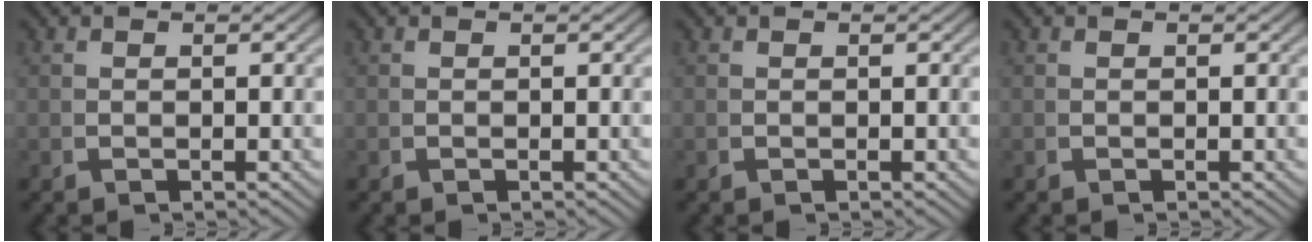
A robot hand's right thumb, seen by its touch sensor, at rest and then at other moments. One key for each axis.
{"total": 0.0}
{"total": 0.0}
{"total": 0.0}